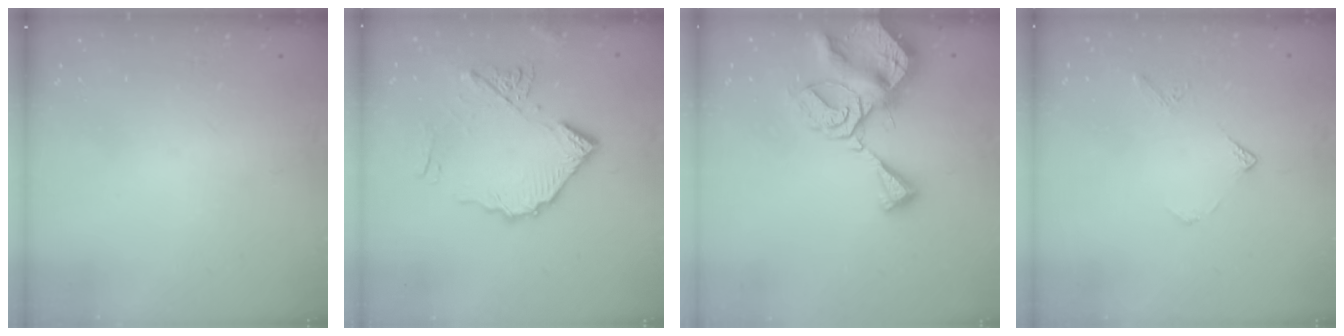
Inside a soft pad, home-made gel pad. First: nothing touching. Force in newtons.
{"total": 15.3, "press": 15.2, "slide": 1.8}
{"total": 9.9, "press": 9.8, "slide": 1.4}
{"total": 5.1, "press": 5.1, "slide": 0.6}